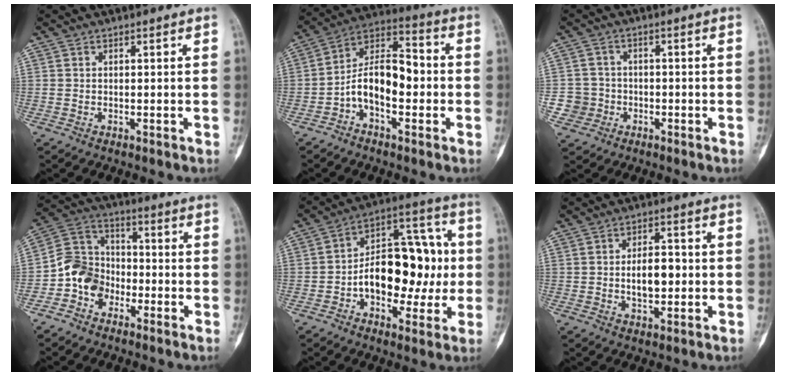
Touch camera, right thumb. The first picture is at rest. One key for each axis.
{"total": 12.3, "fx": -2.8, "fy": 6.8, "fz": 9.9, "tx": -0.154, "ty": 0.051, "tz": -0.058}
{"total": 4.6, "fx": -1.5, "fy": 4.3, "fz": 0.0, "tx": 0.025, "ty": 0.015, "tz": -0.031}
{"total": 9.4, "fx": -3.9, "fy": 7.5, "fz": 4.0, "tx": -0.056, "ty": 0.050, "tz": -0.085}
{"total": 19.2, "fx": -1.7, "fy": 11.7, "fz": 15.1, "tx": -0.179, "ty": 0.045, "tz": -0.026}
{"total": 7.0, "fx": -0.2, "fy": 3.8, "fz": 5.8, "tx": -0.080, "ty": 0.008, "tz": -0.001}